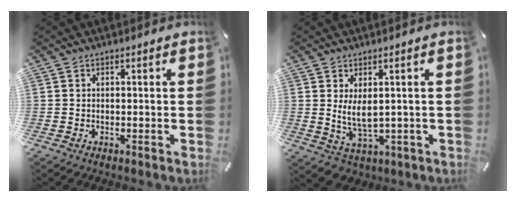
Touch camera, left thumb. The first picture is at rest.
{"total": 7.0, "force": [1.2, 4.6, 5.1], "torque": [-0.103, -0.003, 0.021]}